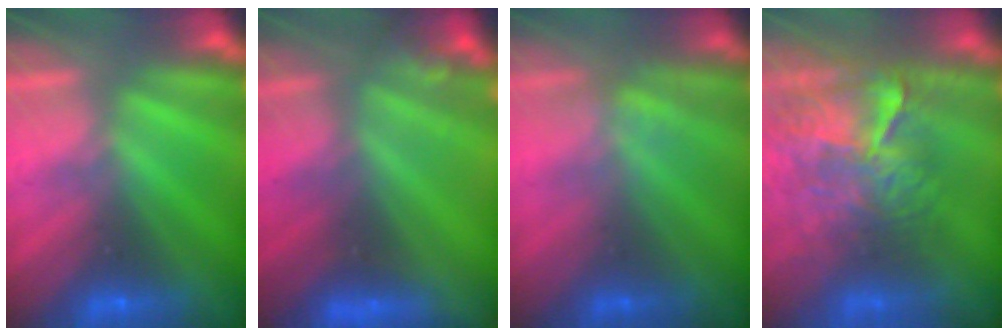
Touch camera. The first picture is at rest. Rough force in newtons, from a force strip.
{"total": 5.2}
{"total": 2.3}
{"total": 8.0}